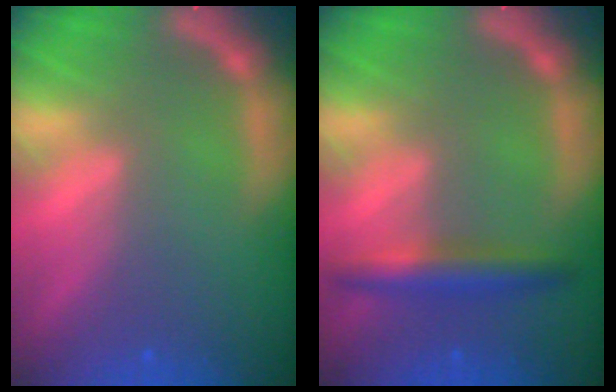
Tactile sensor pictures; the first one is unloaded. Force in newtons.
{"total": 3.5}